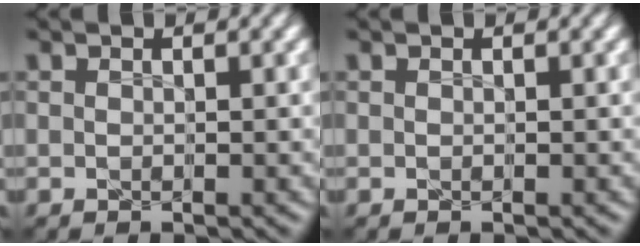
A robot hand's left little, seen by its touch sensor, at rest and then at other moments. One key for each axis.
{"total": 0.0}